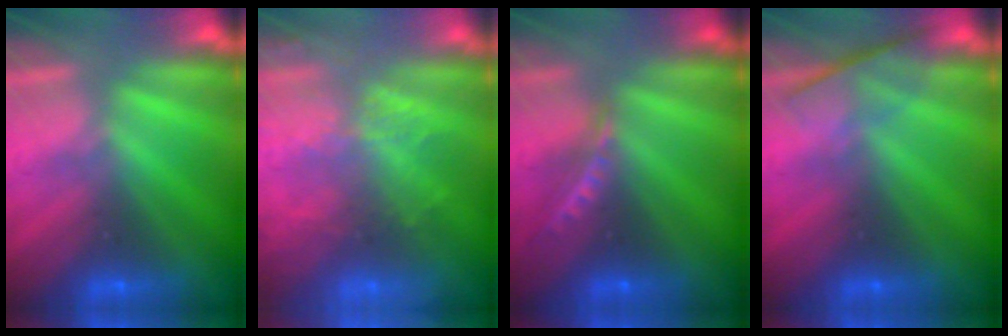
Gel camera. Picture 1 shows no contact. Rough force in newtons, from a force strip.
{"total": 7.2}
{"total": 4.6}
{"total": 2.4}